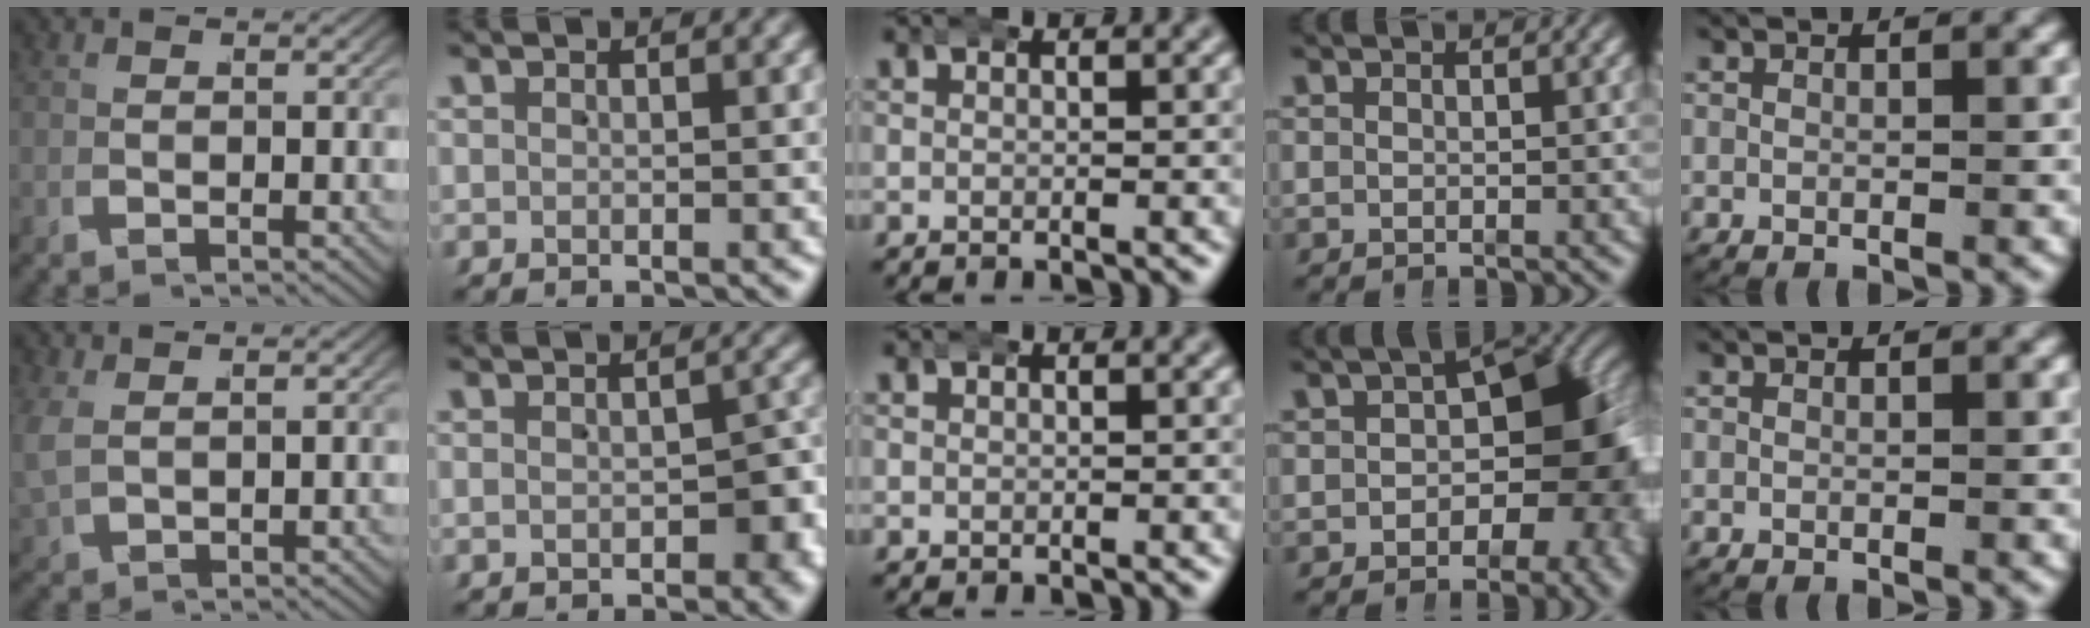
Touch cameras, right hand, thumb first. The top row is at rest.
{"thumb": {"total": 2.4, "force": [1.4, 1.4, 1.4], "torque": [-0.039, 0.000, 0.035]}, "index": {"total": 3.2, "force": [-1.1, 1.8, 2.4], "torque": [-0.027, -0.004, -0.012]}, "ring": {"total": 10.3, "force": [-0.4, 6.3, 8.0], "torque": [-0.078, -0.008, -0.002]}}